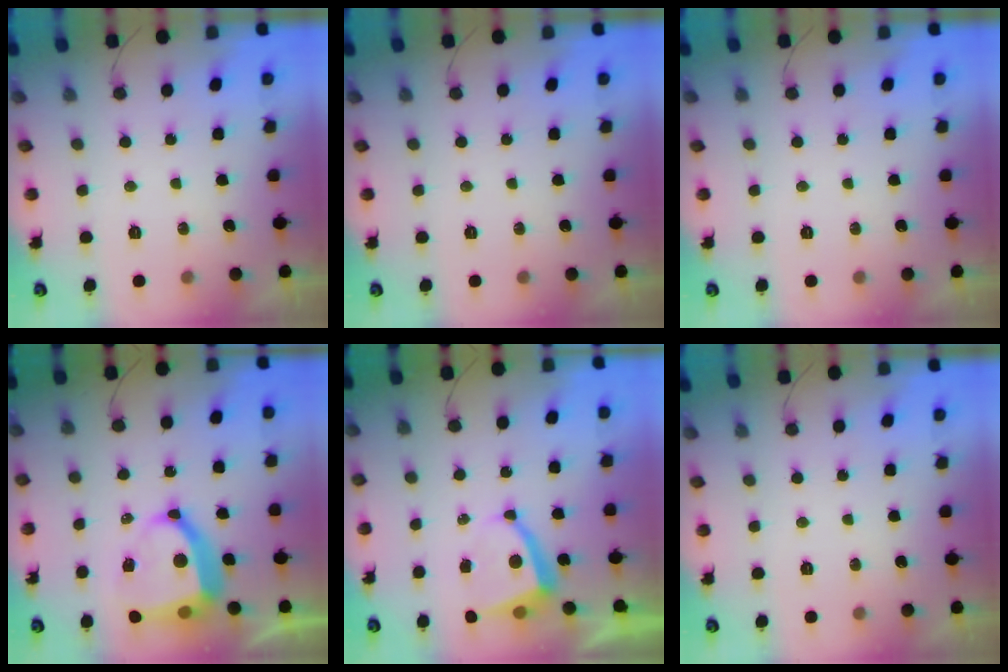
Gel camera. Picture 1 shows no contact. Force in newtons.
{"total": 0.0}
{"total": 0.0}
{"total": 11.7, "press": 11.6, "slide": 1.6}
{"total": 6.2, "press": 6.1, "slide": 0.7}
{"total": 0.0}